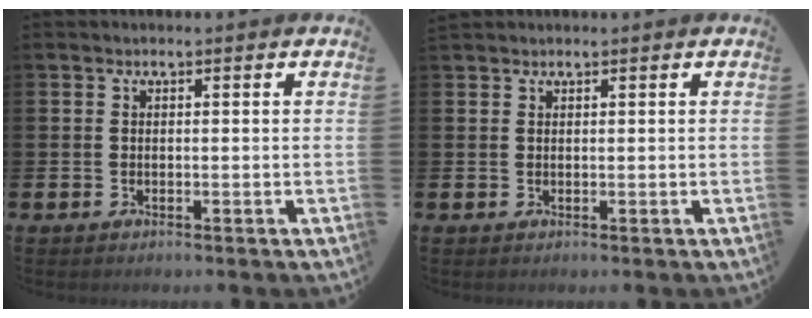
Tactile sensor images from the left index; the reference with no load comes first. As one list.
[{"total": 0.8, "force": [0.8, 0.2, 0.0], "torque": [0.000, 0.003, 0.015]}]